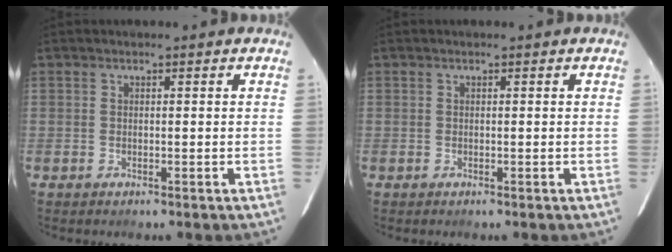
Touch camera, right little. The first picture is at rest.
{"total": 0.0}